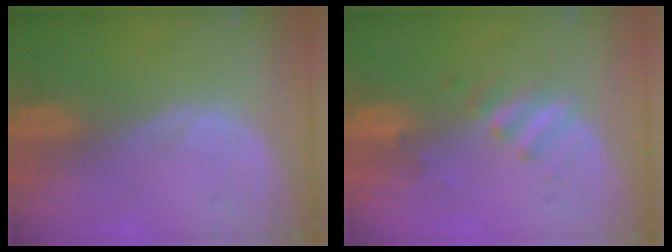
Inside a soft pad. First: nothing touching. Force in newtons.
{"total": 3.1, "press": 2.8, "slide": 1.2}